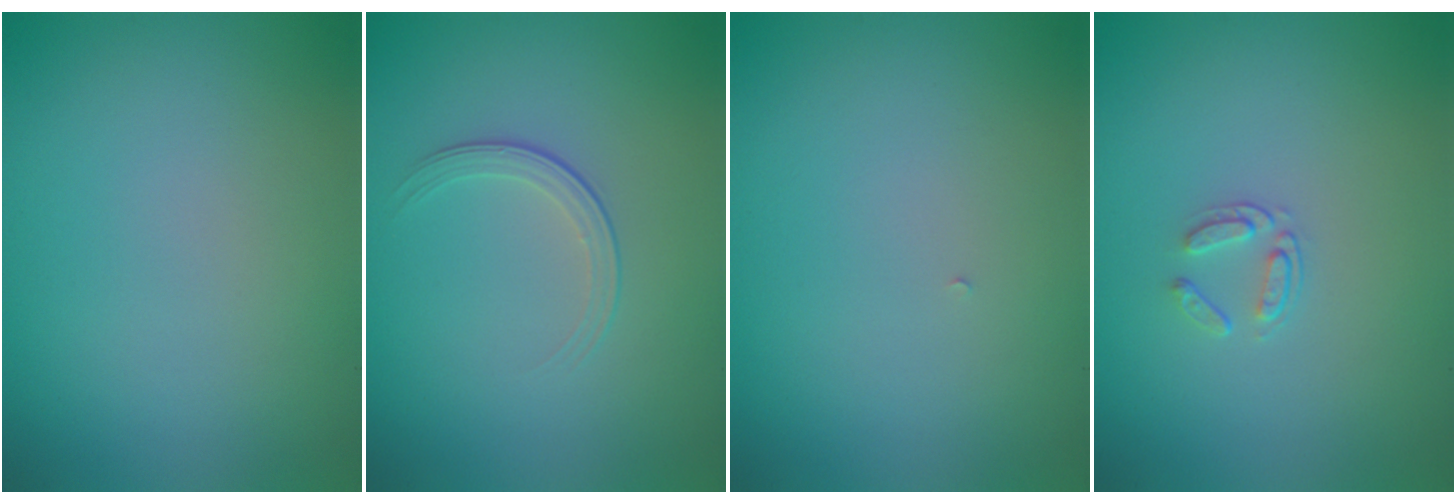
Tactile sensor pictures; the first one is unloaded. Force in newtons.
{"total": 1.7, "press": 0.9, "slide": 1.4}
{"total": 0.0}
{"total": 1.4, "press": 0.9, "slide": 1.1}